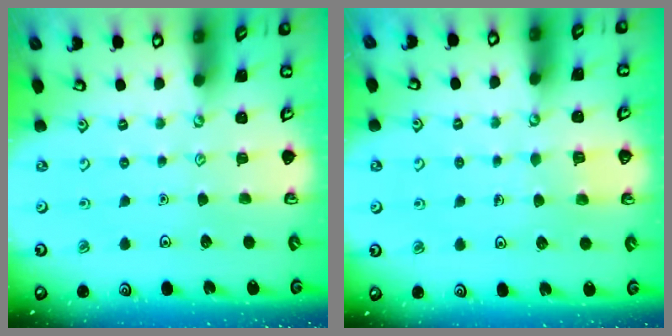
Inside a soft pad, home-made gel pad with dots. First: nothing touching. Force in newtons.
{"total": 2.2, "press": 2.2, "slide": 0.0}